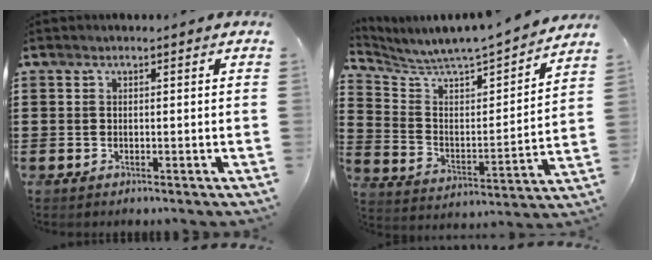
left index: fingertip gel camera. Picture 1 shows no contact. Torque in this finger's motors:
{"motor_torque": [1.30, -0.84, 0.14, 0.10]}